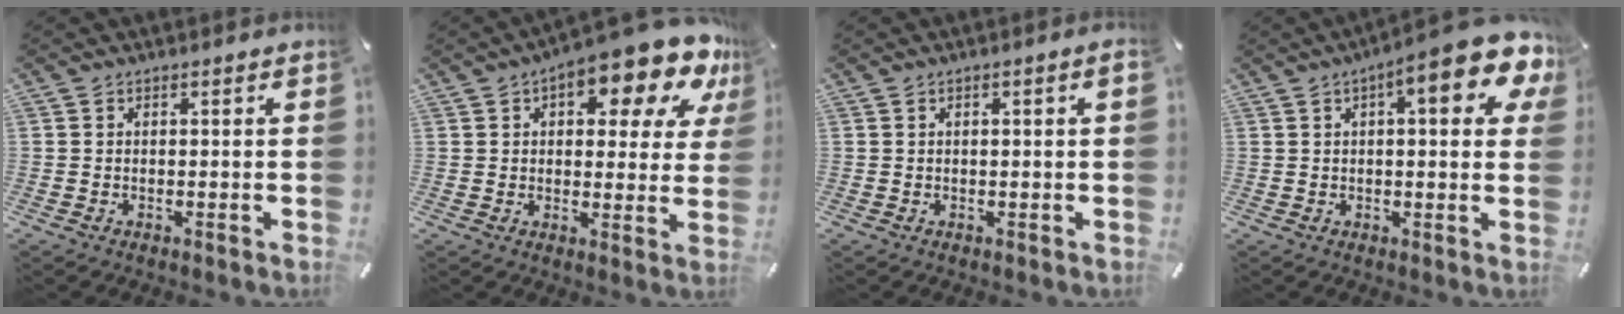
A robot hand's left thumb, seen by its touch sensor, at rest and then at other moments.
{"total": 15.4, "force": [9.8, 6.0, 10.2], "torque": [-0.132, -0.065, 0.159]}
{"total": 1.5, "force": [0.2, 0.1, 1.5], "torque": [-0.027, -0.002, 0.004]}
{"total": 13.4, "force": [6.3, 3.7, 11.3], "torque": [-0.153, -0.031, 0.097]}